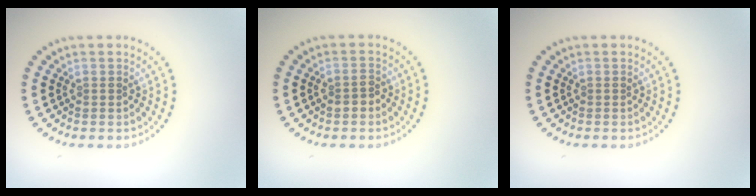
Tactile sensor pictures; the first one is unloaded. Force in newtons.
{"total": 1.3, "press": 1.3, "slide": 0.3}
{"total": 0.0}